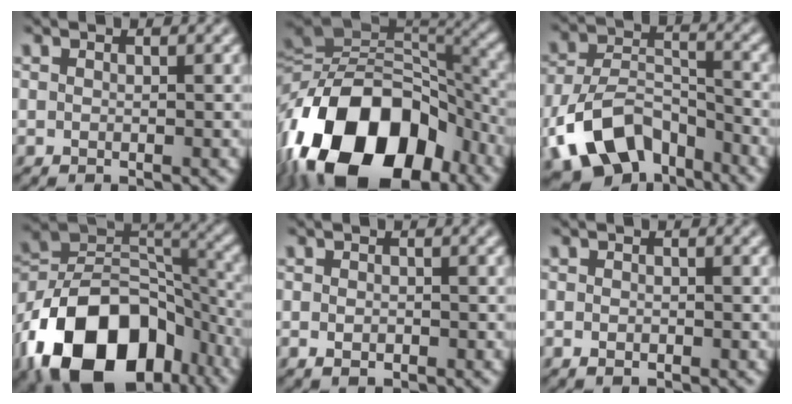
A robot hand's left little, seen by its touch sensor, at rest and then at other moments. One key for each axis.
{"total": 17.2, "fx": -7.8, "fy": 10.3, "fz": 11.3, "tx": -0.202, "ty": 0.017, "tz": -0.141}
{"total": 9.7, "fx": -5.7, "fy": 5.5, "fz": 5.5, "tx": -0.102, "ty": -0.001, "tz": -0.110}
{"total": 16.5, "fx": -8.8, "fy": 10.3, "fz": 9.4, "tx": -0.177, "ty": 0.003, "tz": -0.158}
{"total": 1.1, "fx": -0.6, "fy": 0.7, "fz": 0.7, "tx": -0.011, "ty": -0.002, "tz": -0.013}
{"total": 0.9, "fx": -0.5, "fy": 0.5, "fz": 0.5, "tx": -0.008, "ty": -0.001, "tz": -0.012}